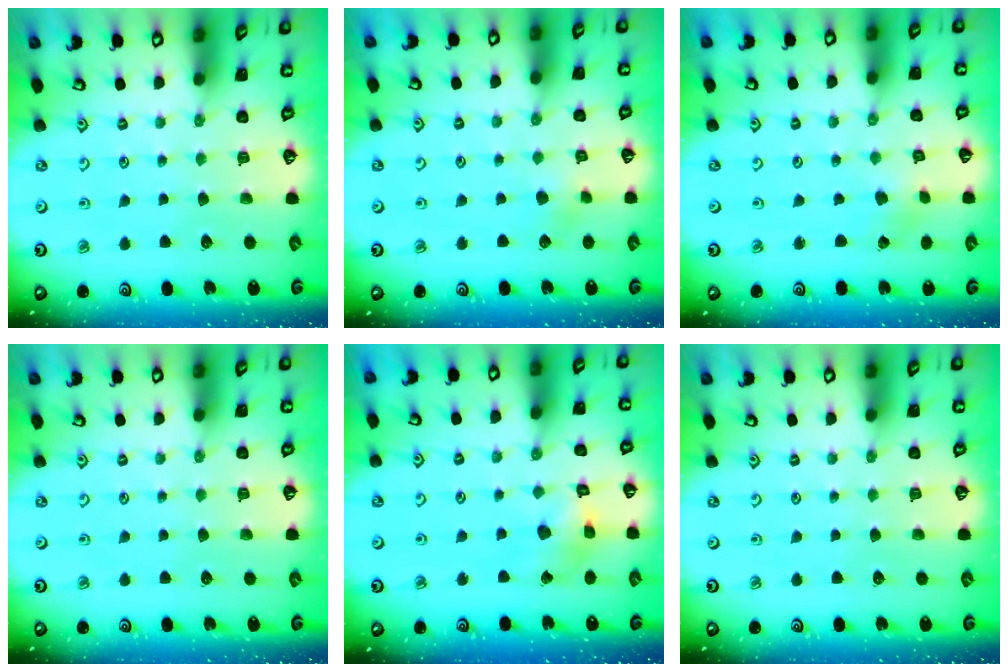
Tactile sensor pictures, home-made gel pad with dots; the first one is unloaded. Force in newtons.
{"total": 3.8, "press": 3.7, "slide": 0.9}
{"total": 0.9, "press": 0.9, "slide": 0.2}
{"total": 0.0}
{"total": 8.0, "press": 8.0, "slide": 0.8}
{"total": 0.0}